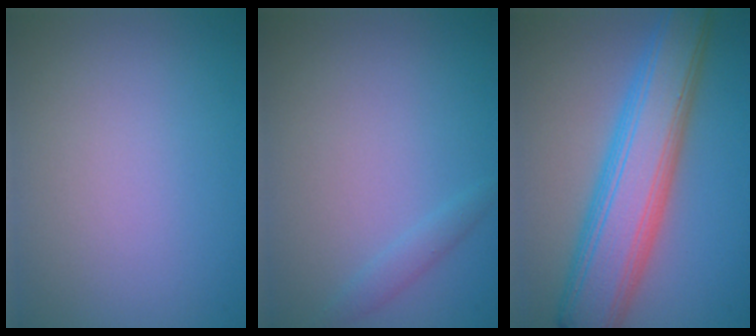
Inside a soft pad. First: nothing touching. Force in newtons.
{"total": 1.0, "press": 1.0, "slide": 0.1}
{"total": 8.8, "press": 8.8, "slide": 0.1}